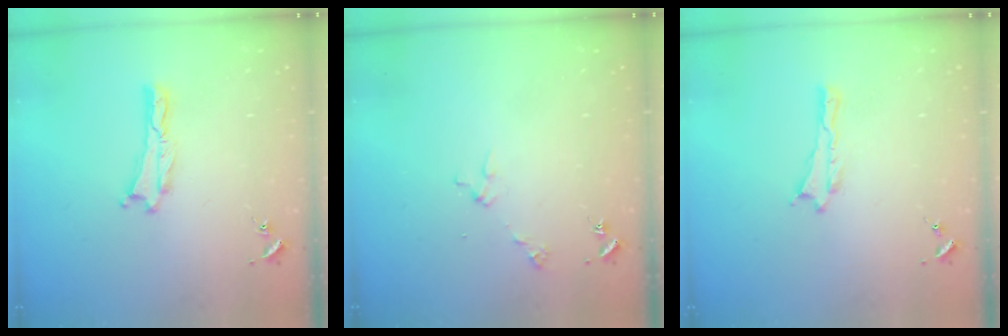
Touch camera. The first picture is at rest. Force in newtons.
{"total": 2.9, "press": 2.9, "slide": 0.2}
{"total": 0.0}